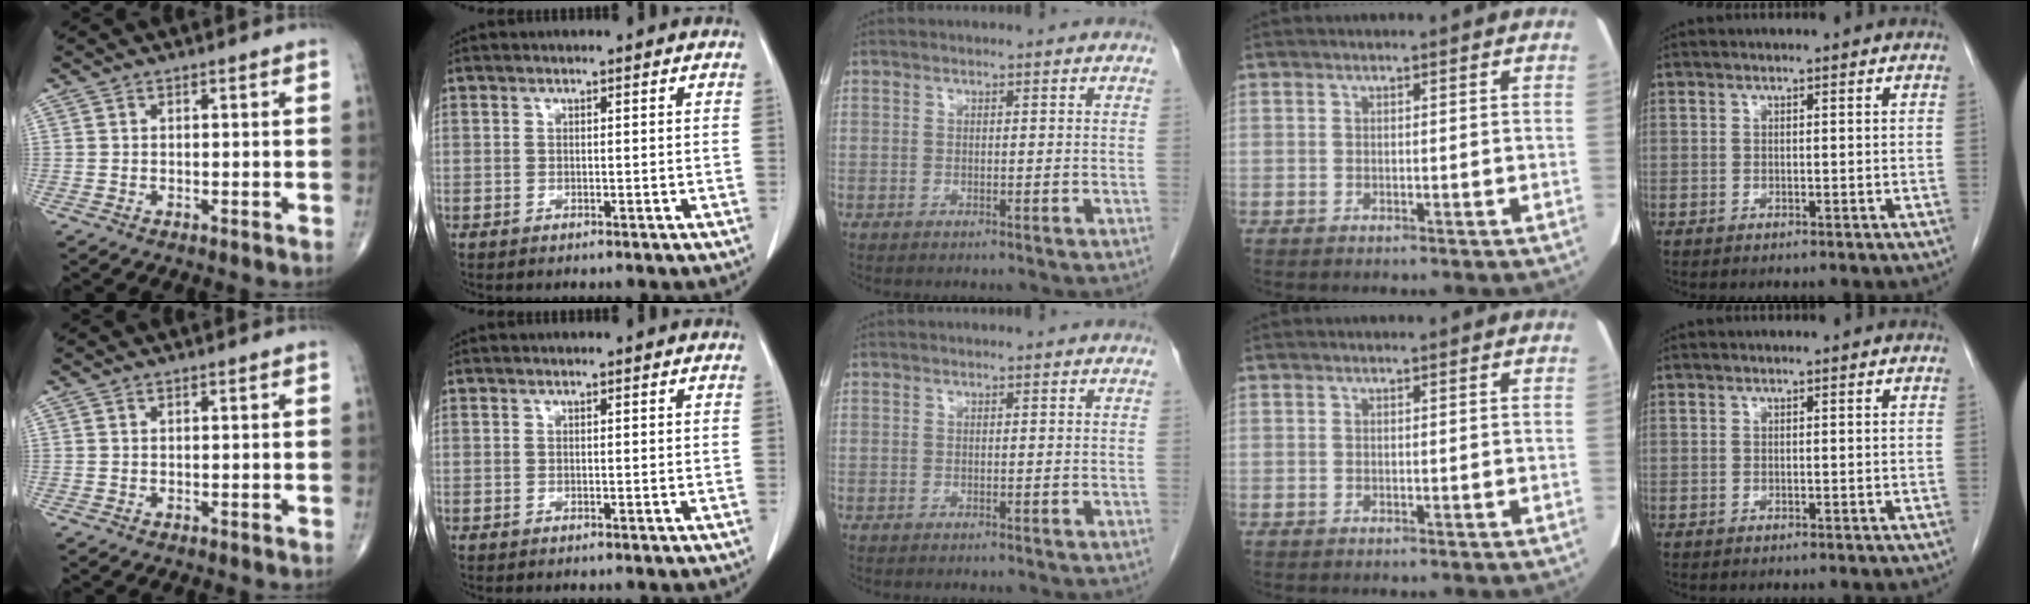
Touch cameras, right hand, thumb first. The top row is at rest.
{}